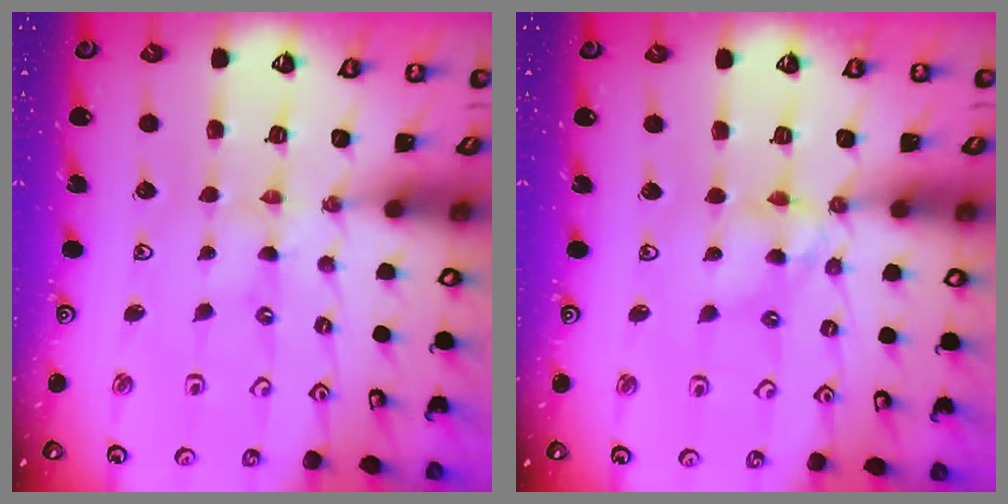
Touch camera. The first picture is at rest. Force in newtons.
{"total": 7.9, "press": 7.9, "slide": 0.6}